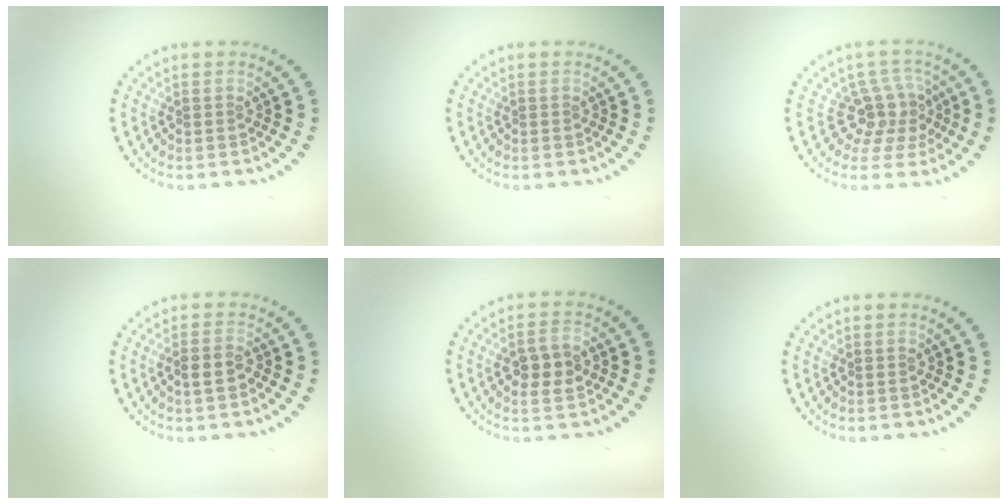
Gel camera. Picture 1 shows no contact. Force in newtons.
{"total": 0.0}
{"total": 3.8, "press": 2.8, "slide": 2.6}
{"total": 1.2, "press": 1.1, "slide": 0.3}
{"total": 2.9, "press": 2.8, "slide": 0.2}
{"total": 0.0}